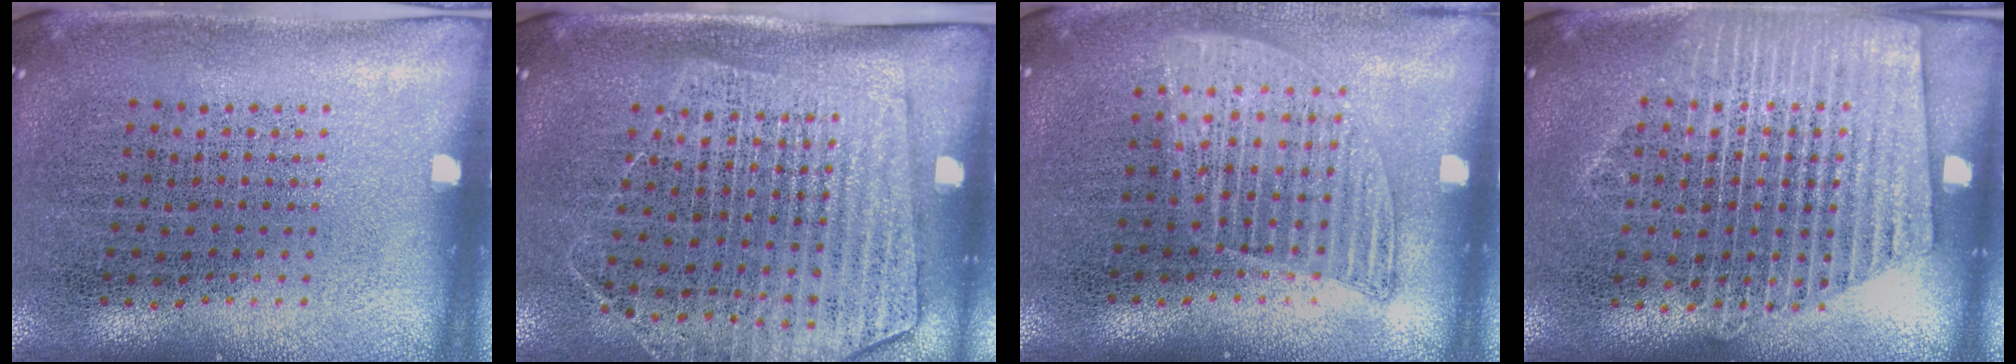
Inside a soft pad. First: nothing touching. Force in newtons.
{"total": 1.6, "press": 1.4, "slide": 0.7}
{"total": 1.2, "press": 1.1, "slide": 0.4}
{"total": 1.8, "press": 1.7, "slide": 0.3}